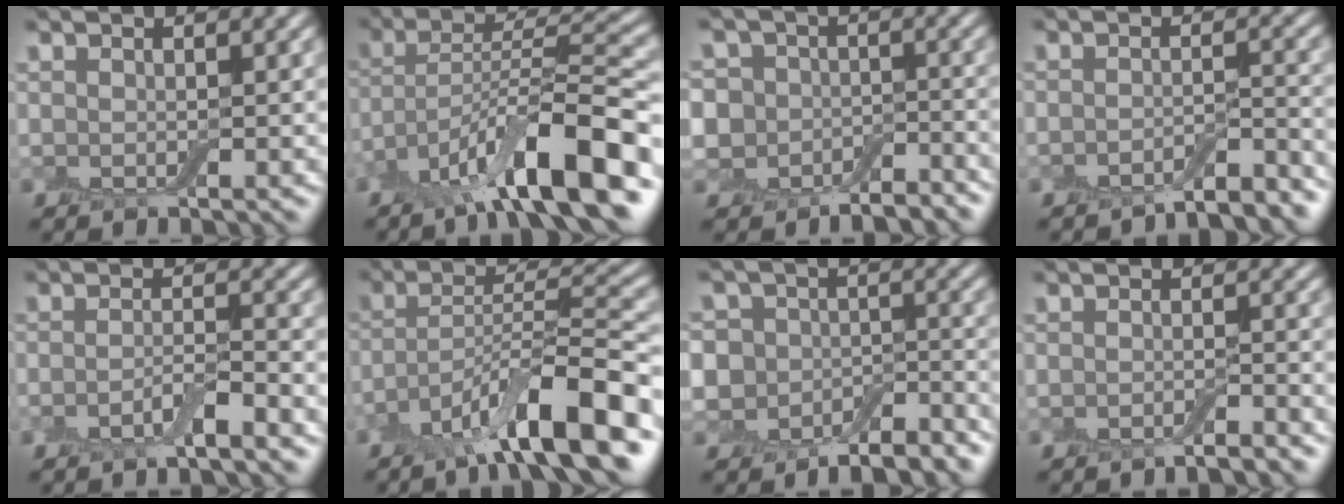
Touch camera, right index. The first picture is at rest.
{"total": 11.5, "force": [-6.7, 2.4, 9.0], "torque": [-0.142, 0.014, -0.119]}
{"total": 7.2, "force": [-3.4, 5.9, 2.4], "torque": [-0.050, 0.010, -0.088]}
{"total": 4.0, "force": [-3.7, 0.5, 1.6], "torque": [-0.018, 0.001, -0.052]}
{"total": 2.3, "force": [-1.5, 0.3, 1.7], "torque": [-0.032, 0.003, -0.033]}
{"total": 10.4, "force": [-6.2, 2.0, 8.0], "torque": [-0.128, 0.012, -0.110]}
{"total": 9.5, "force": [-5.7, 6.8, 3.2], "torque": [-0.049, 0.004, -0.108]}
{"total": 1.8, "force": [-1.7, 0.0, 0.7], "torque": [-0.004, 0.000, -0.027]}